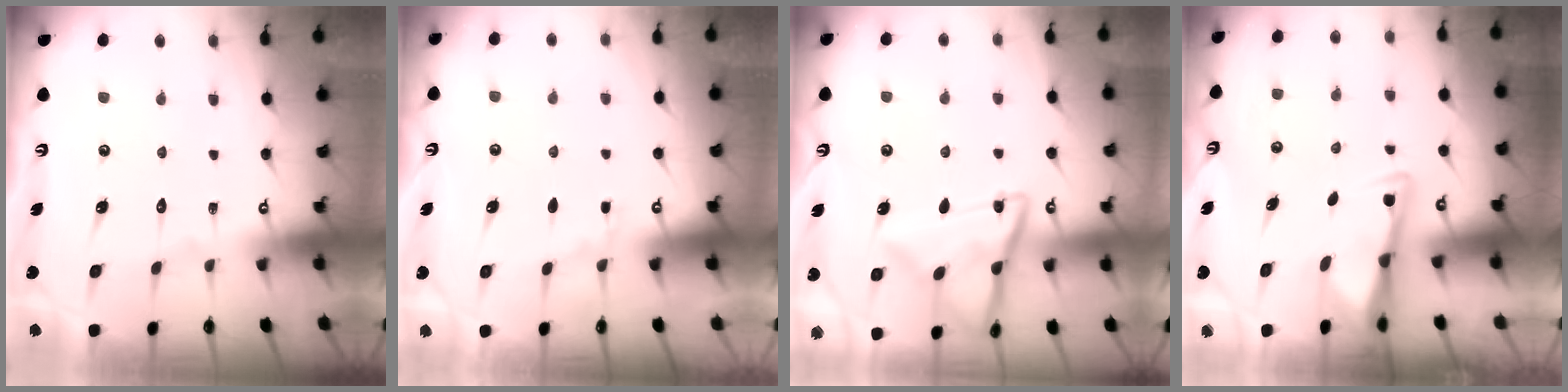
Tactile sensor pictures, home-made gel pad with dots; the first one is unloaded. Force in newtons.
{"total": 2.6, "press": 2.6, "slide": 0.4}
{"total": 14.9, "press": 14.8, "slide": 1.1}
{"total": 2.9, "press": 2.9, "slide": 0.6}